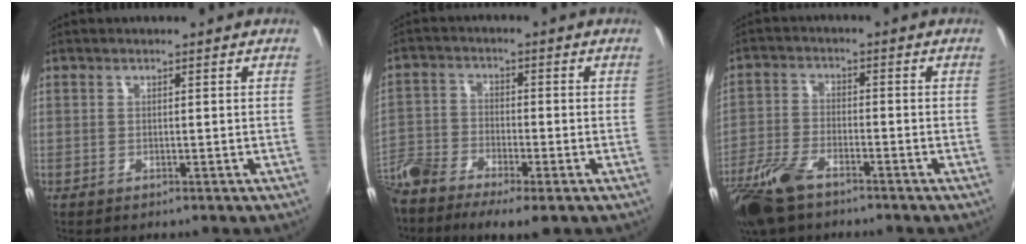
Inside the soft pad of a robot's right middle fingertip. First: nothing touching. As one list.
[{"total": 9.3, "force": [-6.7, 3.4, 5.4], "torque": [-0.132, -0.018, -0.139]}, {"total": 9.9, "force": [-6.9, 3.8, 6.0], "torque": [-0.149, -0.016, -0.140]}]